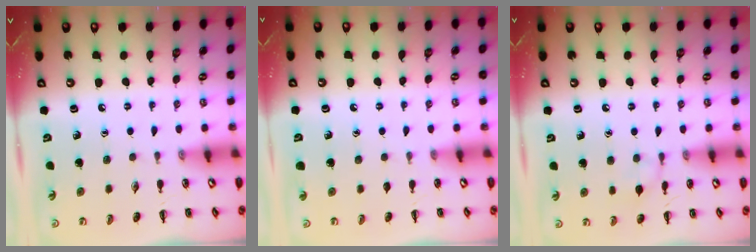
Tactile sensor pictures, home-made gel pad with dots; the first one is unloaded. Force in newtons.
{"total": 0.0}
{"total": 7.1, "press": 6.7, "slide": 2.2}